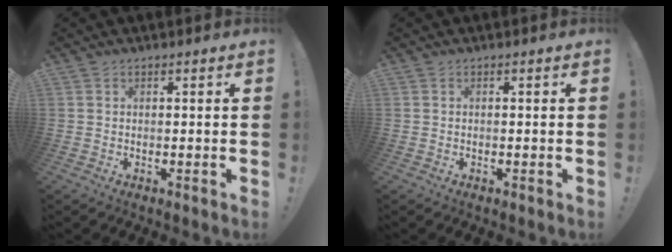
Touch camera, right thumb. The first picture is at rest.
{"total": 0.0}